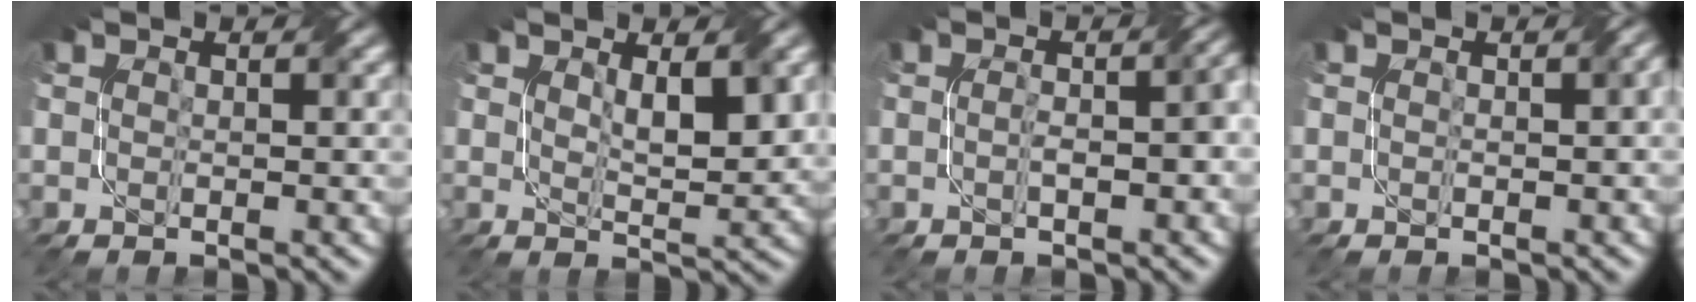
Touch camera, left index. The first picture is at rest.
{"total": 3.4, "force": [1.3, 1.1, 3.0], "torque": [-0.056, -0.006, 0.026]}
{"total": 3.5, "force": [-0.4, 1.2, 3.2], "torque": [-0.033, 0.014, -0.008]}
{"total": 1.3, "force": [0.1, 0.3, 1.2], "torque": [-0.015, 0.000, 0.002]}